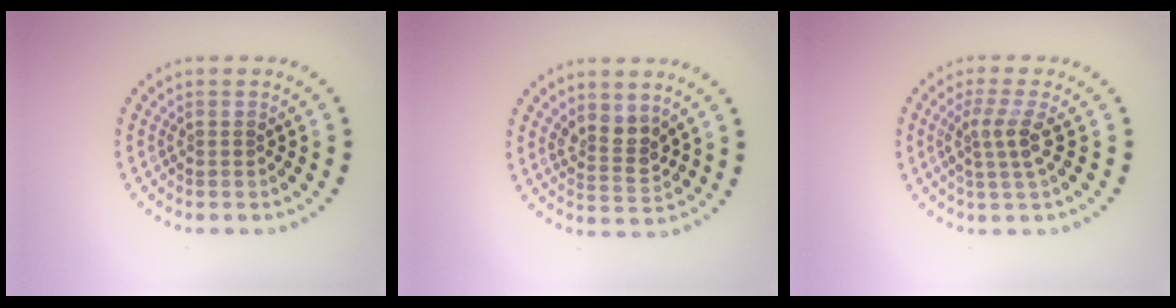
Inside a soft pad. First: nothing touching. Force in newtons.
{"total": 2.7, "press": 2.4, "slide": 1.2}
{"total": 2.7, "press": 1.9, "slide": 1.8}